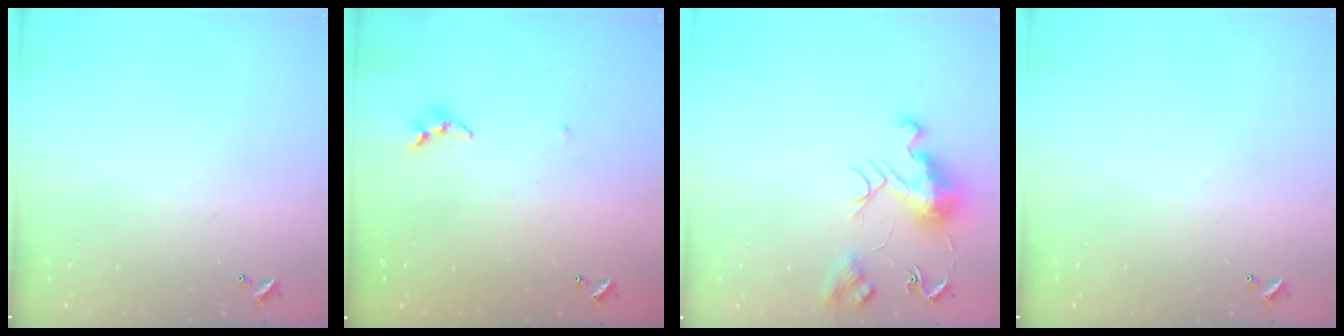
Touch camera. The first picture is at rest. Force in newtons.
{"total": 4.3, "press": 4.3, "slide": 0.4}
{"total": 10.1, "press": 10.0, "slide": 0.8}
{"total": 0.0}